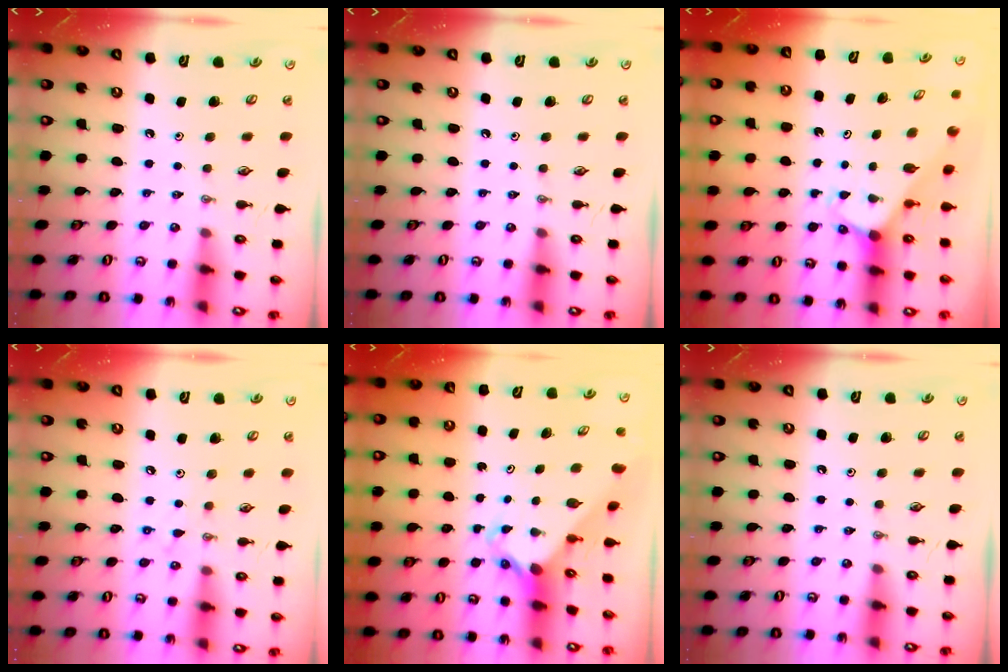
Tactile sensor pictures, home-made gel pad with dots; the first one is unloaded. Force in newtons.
{"total": 0.0}
{"total": 1.9, "press": 1.9, "slide": 0.1}
{"total": 7.0, "press": 7.0, "slide": 0.4}
{"total": 3.4, "press": 3.4, "slide": 0.4}
{"total": 0.0}